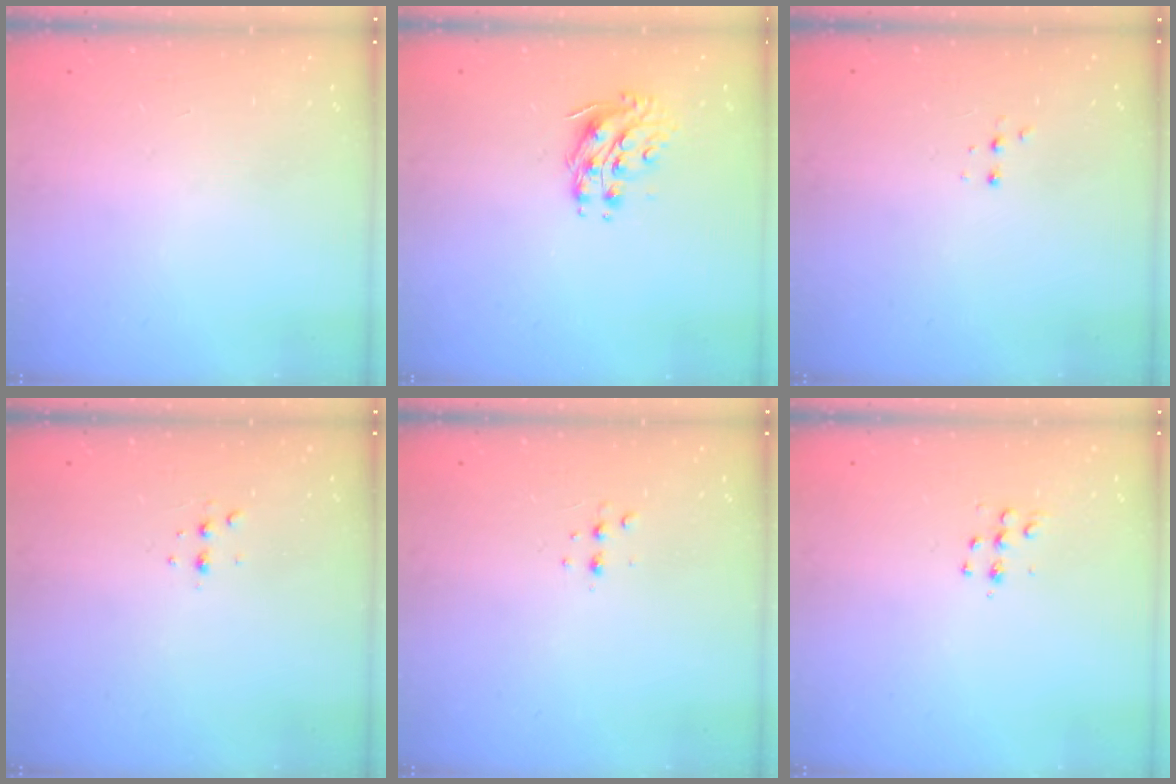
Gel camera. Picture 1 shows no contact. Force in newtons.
{"total": 9.0, "press": 9.0, "slide": 0.1}
{"total": 3.0, "press": 2.9, "slide": 0.7}
{"total": 3.1, "press": 3.1, "slide": 0.6}
{"total": 3.1, "press": 3.0, "slide": 0.6}
{"total": 5.5, "press": 5.5, "slide": 0.4}